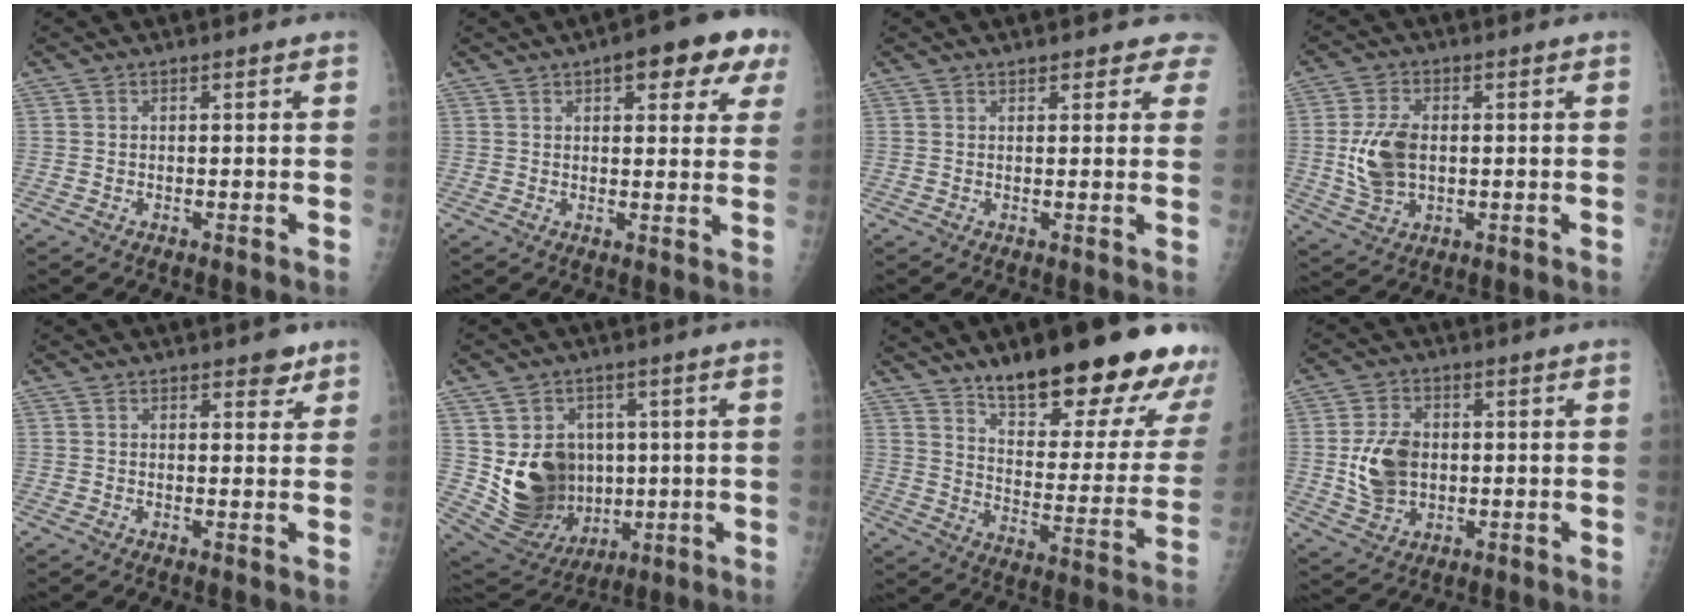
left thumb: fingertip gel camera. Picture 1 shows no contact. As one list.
[{"total": 10.7, "force": [5.4, 4.2, 8.2], "torque": [-0.062, -0.006, 0.059]}, {"total": 3.9, "force": [3.4, 1.8, 0.6], "torque": [0.034, -0.012, 0.021]}, {"total": 8.7, "force": [0.0, 5.6, 6.7], "torque": [-0.129, -0.001, 0.006]}, {"total": 2.7, "force": [1.9, 1.5, 1.3], "torque": [0.002, -0.009, 0.022]}, {"total": 16.2, "force": [0.8, 13.4, 9.1], "torque": [-0.117, -0.009, 0.048]}, {"total": 26.8, "force": [19.3, 7.8, 16.8], "torque": [-0.186, -0.107, 0.273]}, {"total": 9.1, "force": [0.1, 6.6, 6.2], "torque": [-0.100, 0.000, 0.008]}]